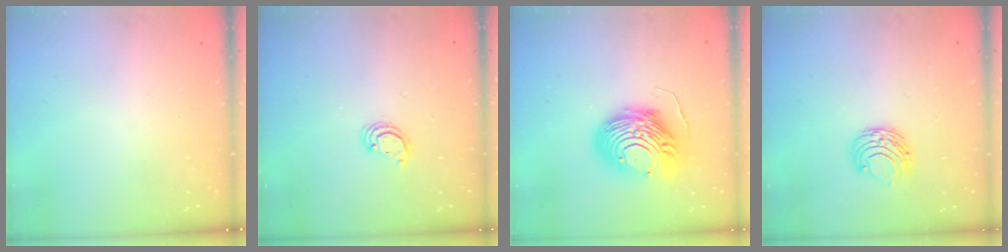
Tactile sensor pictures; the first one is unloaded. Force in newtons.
{"total": 2.8, "press": 2.8, "slide": 0.2}
{"total": 14.6, "press": 14.6, "slide": 1.5}
{"total": 7.5, "press": 7.5, "slide": 0.7}